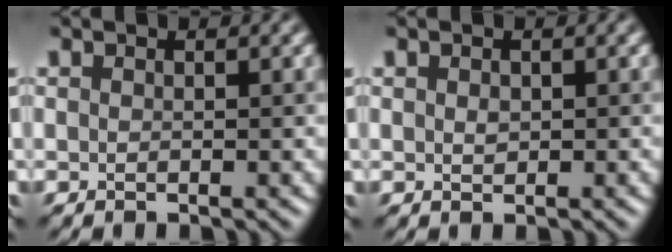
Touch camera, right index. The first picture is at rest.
{"total": 0.0}